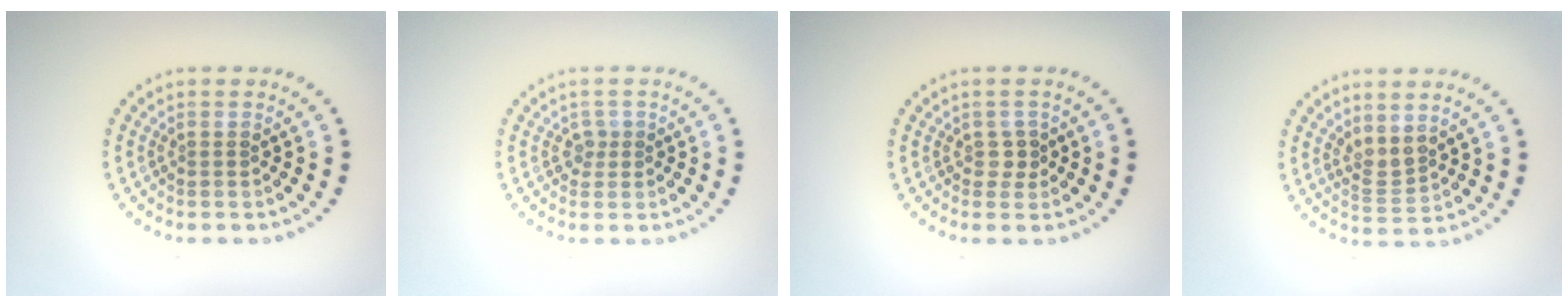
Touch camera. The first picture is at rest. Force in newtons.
{"total": 1.2, "press": 0.9, "slide": 0.8}
{"total": 0.9, "press": 0.8, "slide": 0.5}
{"total": 1.9, "press": 1.5, "slide": 1.2}